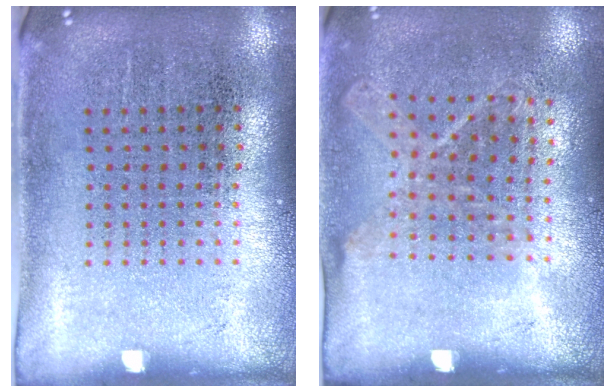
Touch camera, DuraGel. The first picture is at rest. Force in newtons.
{"total": 1.1, "press": 0.9, "slide": 0.6}